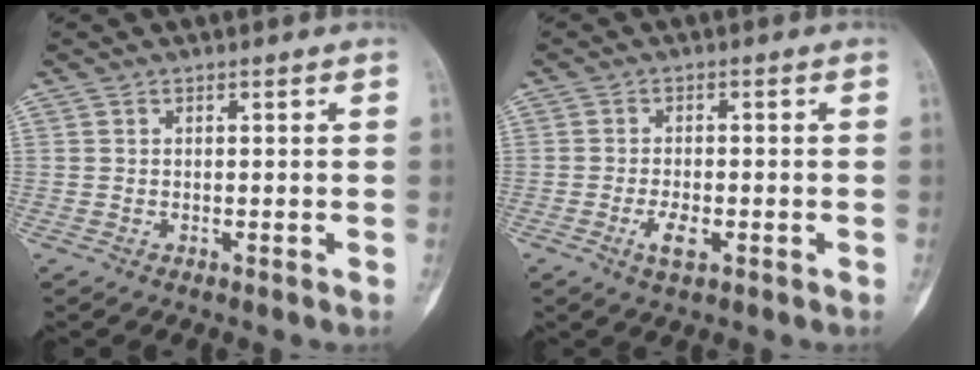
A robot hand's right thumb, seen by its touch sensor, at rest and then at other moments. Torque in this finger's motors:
{"motor_torque": [0.12, 0.03, 0.00, 0.17, 0.01]}